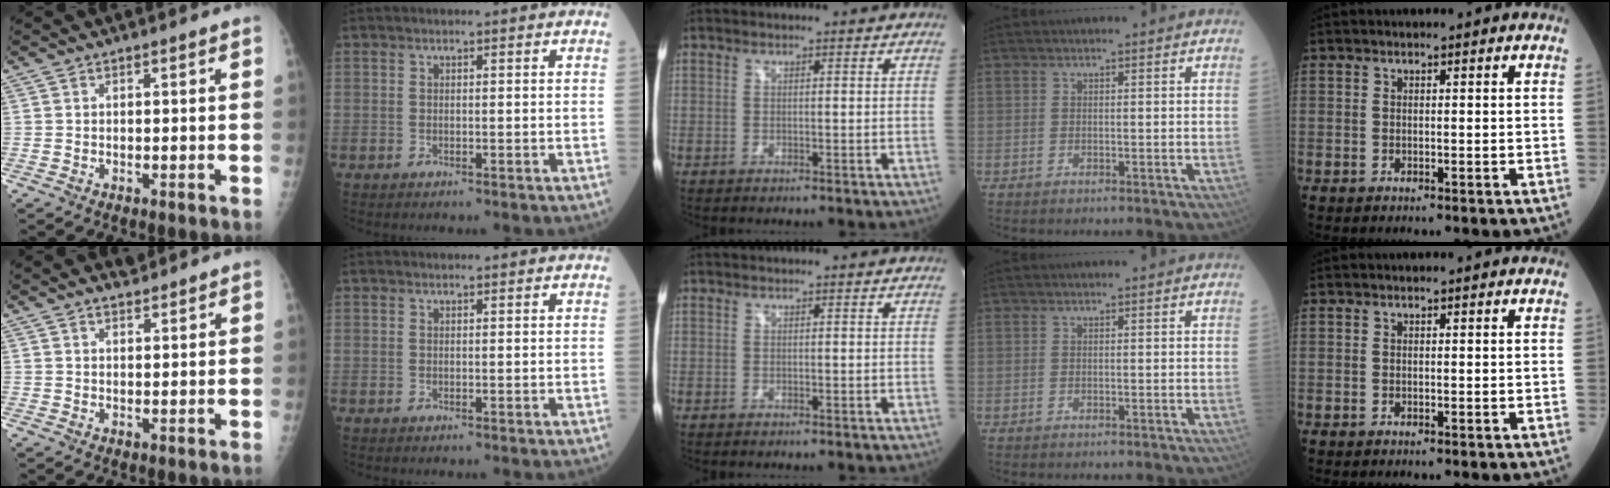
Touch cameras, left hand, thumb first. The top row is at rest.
{"thumb": {"total": 1.8, "force": [1.7, 0.6, 0.4], "torque": [0.002, -0.013, 0.026]}, "index": {"total": 0.8, "force": [0.8, 0.1, 0.1], "torque": [-0.006, 0.008, 0.013]}}